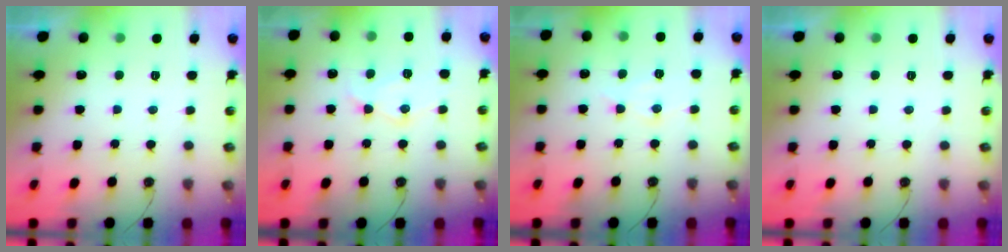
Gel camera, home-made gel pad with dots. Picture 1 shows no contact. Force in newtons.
{"total": 11.4, "press": 11.3, "slide": 1.0}
{"total": 7.6, "press": 7.6, "slide": 0.6}
{"total": 0.0}